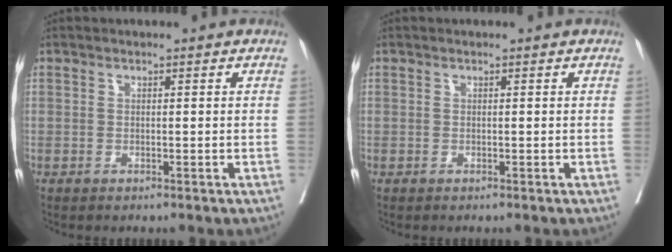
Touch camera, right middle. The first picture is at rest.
{"total": 0.0}